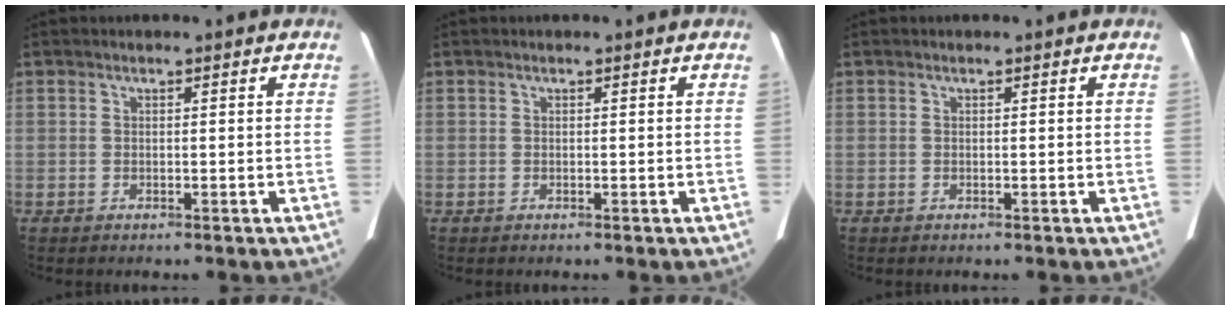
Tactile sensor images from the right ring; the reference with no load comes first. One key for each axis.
{"total": 0.0}
{"total": 0.0}